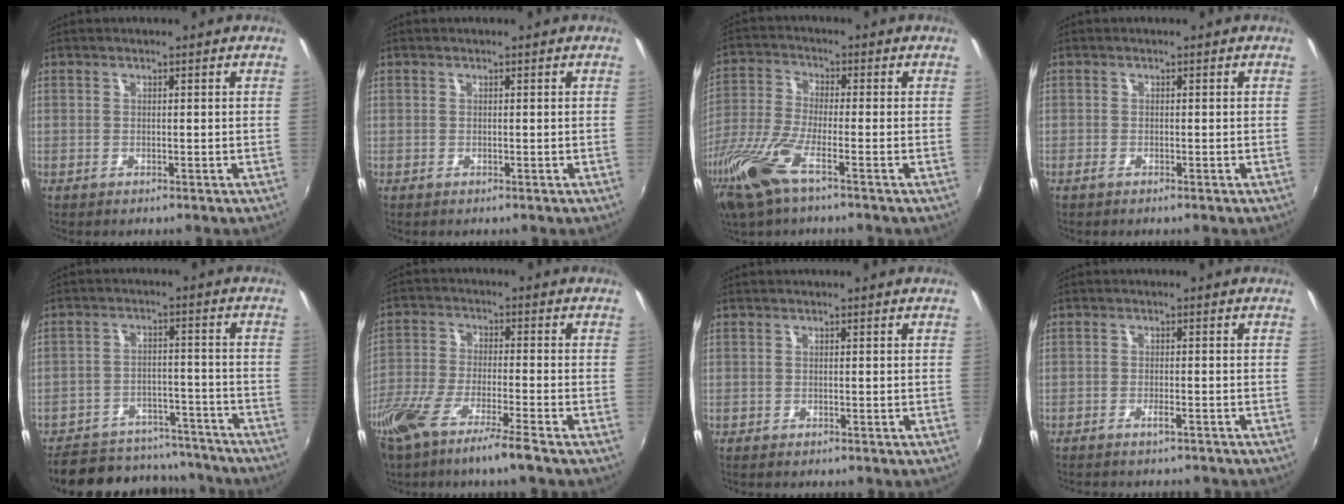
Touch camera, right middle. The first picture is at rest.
{"total": 0.0}
{"total": 12.0, "force": [-7.3, 2.4, 9.2], "torque": [-0.208, -0.034, -0.148]}
{"total": 0.8, "force": [-0.6, 0.1, 0.6], "torque": [-0.012, -0.003, -0.014]}
{"total": 20.4, "force": [-17.3, 8.2, 6.9], "torque": [-0.153, 0.027, -0.219]}
{"total": 12.0, "force": [-8.9, 0.5, 8.0], "torque": [-0.174, -0.036, -0.165]}
{"total": 0.0}
{"total": 2.8, "force": [-2.6, 0.4, 1.1], "torque": [-0.032, -0.006, -0.043]}